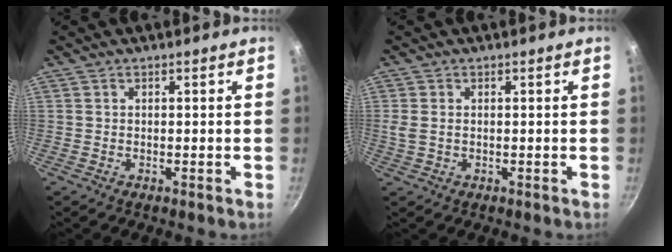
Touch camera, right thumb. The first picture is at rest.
{"total": 2.3, "force": [0.1, 1.5, 1.7], "torque": [-0.032, -0.002, 0.003]}